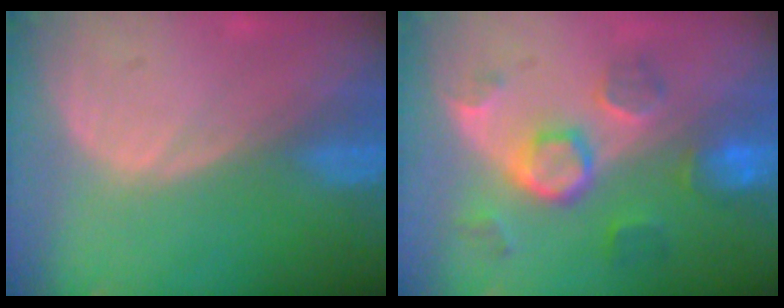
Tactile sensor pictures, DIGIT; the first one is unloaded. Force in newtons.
{"total": 8.6, "press": 7.7, "slide": 3.8}